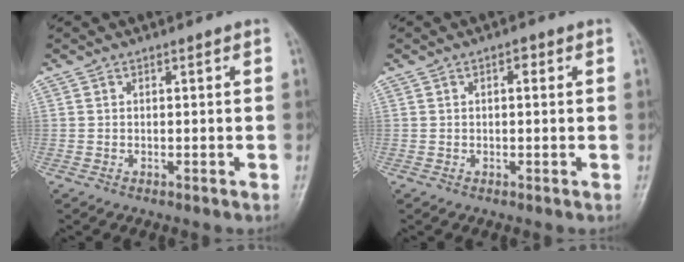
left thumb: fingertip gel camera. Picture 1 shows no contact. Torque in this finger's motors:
{"motor_torque": [-0.20, -0.05, -0.12, -0.06, -0.05]}